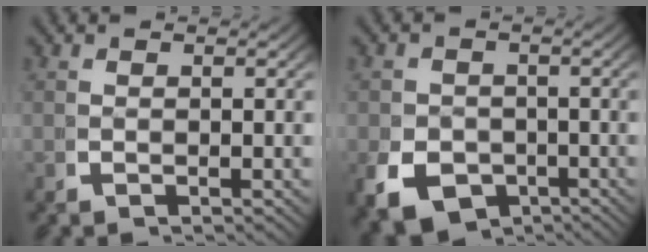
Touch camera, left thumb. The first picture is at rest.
{"total": 7.9, "force": [-4.0, 5.9, 3.3], "torque": [-0.065, -0.037, -0.056]}